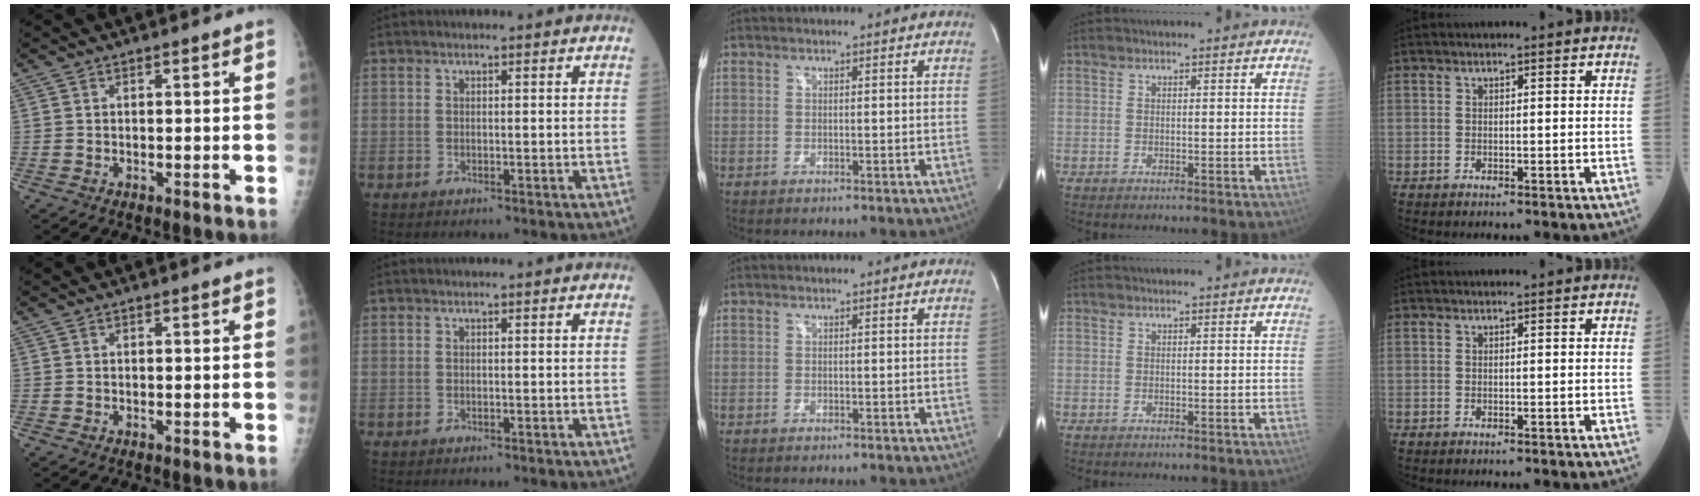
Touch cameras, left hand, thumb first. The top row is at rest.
{}